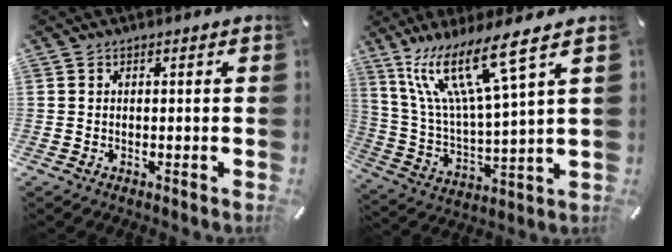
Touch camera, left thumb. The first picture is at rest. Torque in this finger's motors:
{"motor_torque": [2.35, 1.42, 1.39, -1.38, 0.42]}